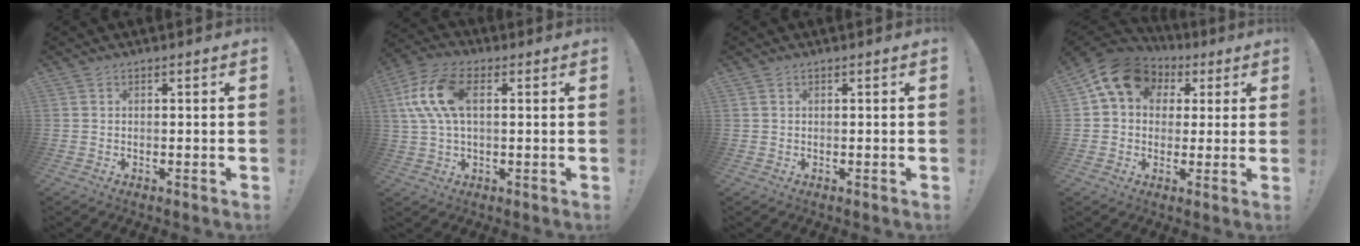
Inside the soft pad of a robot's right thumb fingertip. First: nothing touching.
{"total": 13.1, "force": [2.6, 7.2, 10.7], "torque": [-0.221, 0.007, 0.049]}
{"total": 0.6, "force": [0.3, 0.4, 0.2], "torque": [-0.013, 0.004, 0.008]}
{"total": 12.4, "force": [5.0, 9.5, 6.3], "torque": [-0.093, -0.014, 0.098]}